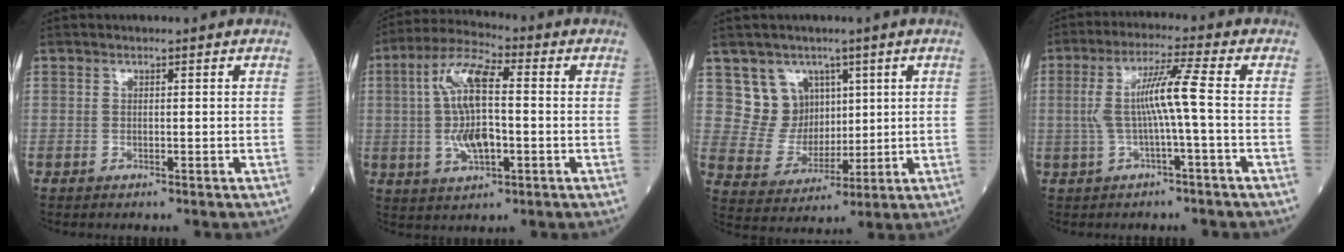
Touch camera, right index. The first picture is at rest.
{"total": 11.2, "force": [0.0, 3.4, 10.6], "torque": [-0.218, 0.008, -0.001]}
{"total": 7.8, "force": [3.9, 6.6, 1.2], "torque": [-0.032, 0.022, 0.085]}
{"total": 7.5, "force": [-0.3, -0.6, 7.5], "torque": [-0.151, 0.016, -0.004]}